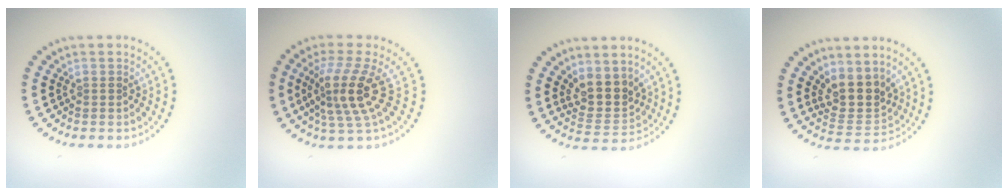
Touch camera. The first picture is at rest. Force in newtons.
{"total": 4.3, "press": 3.1, "slide": 3.0}
{"total": 3.6, "press": 2.9, "slide": 2.1}
{"total": 3.7, "press": 2.9, "slide": 2.3}